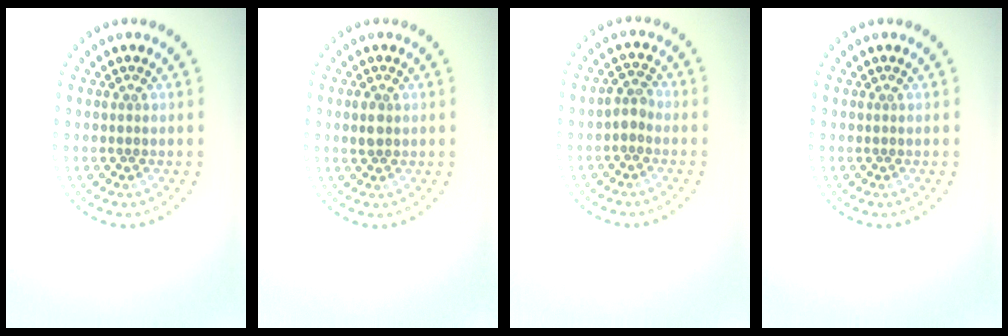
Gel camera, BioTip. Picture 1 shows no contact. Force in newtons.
{"total": 1.4, "press": 1.4, "slide": 0.2}
{"total": 1.6, "press": 1.5, "slide": 0.6}
{"total": 0.0}